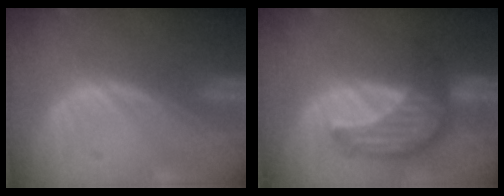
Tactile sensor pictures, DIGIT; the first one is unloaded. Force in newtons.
{"total": 7.8, "press": 7.5, "slide": 2.3}